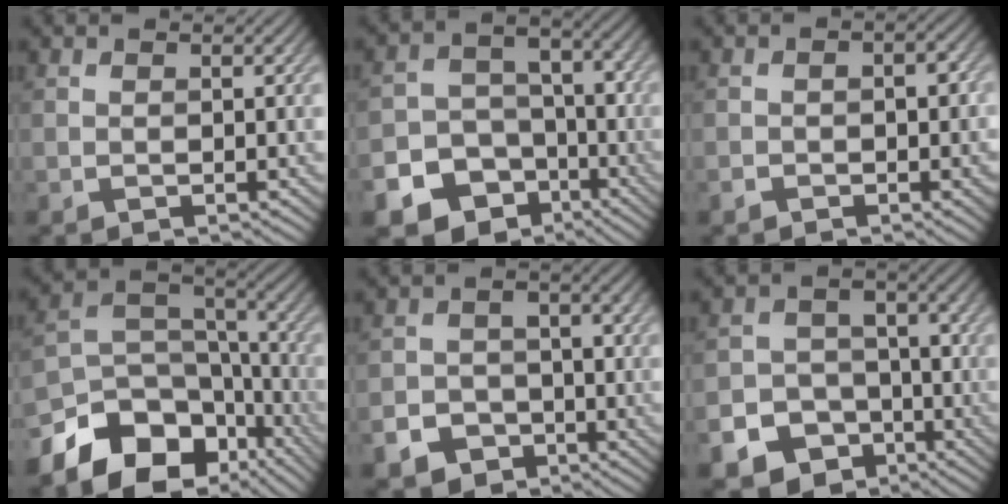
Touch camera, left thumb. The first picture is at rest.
{"total": 17.6, "force": [-9.7, 14.0, 4.2], "torque": [-0.122, -0.068, -0.146]}
{"total": 3.0, "force": [-1.2, 2.0, 1.9], "torque": [-0.027, -0.003, -0.018]}
{"total": 15.3, "force": [-8.7, 9.8, 7.8], "torque": [-0.197, -0.044, -0.135]}
{"total": 8.2, "force": [-4.6, 6.4, 2.1], "torque": [-0.042, -0.023, -0.083]}
{"total": 14.6, "force": [-8.5, 11.5, 3.2], "torque": [-0.096, -0.053, -0.130]}